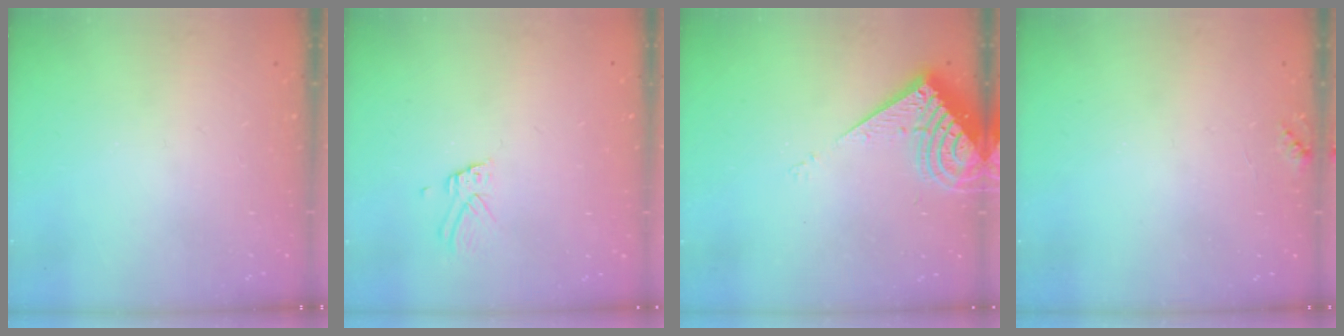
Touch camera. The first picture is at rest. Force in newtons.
{"total": 2.9, "press": 2.9, "slide": 0.1}
{"total": 10.0, "press": 9.9, "slide": 1.3}
{"total": 4.2, "press": 4.2, "slide": 0.5}